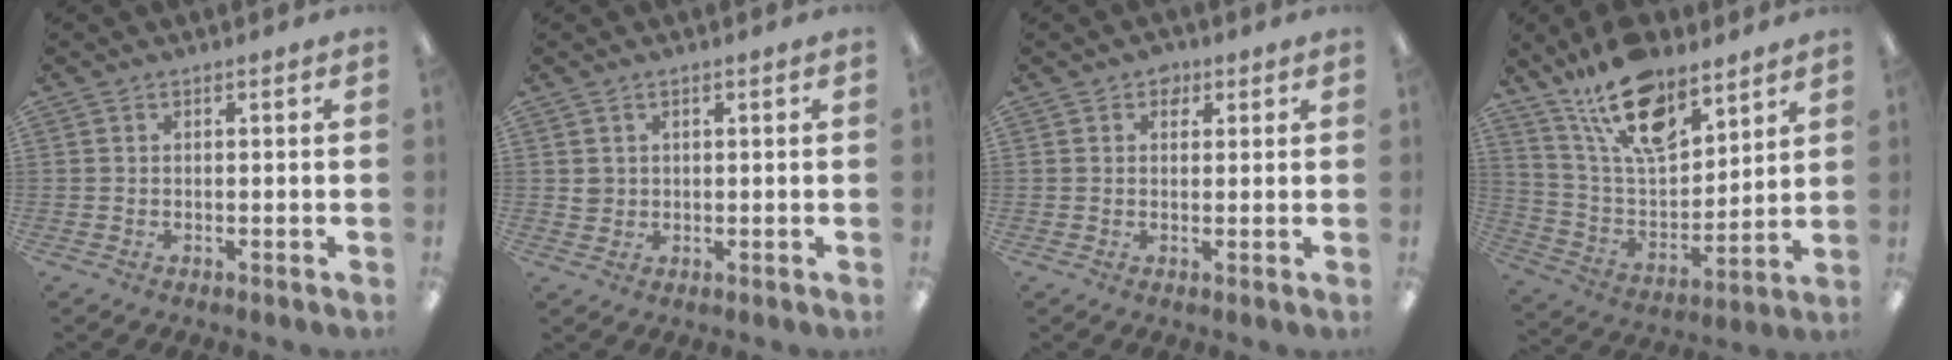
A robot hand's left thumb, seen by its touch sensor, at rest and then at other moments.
{"total": 2.0, "force": [0.7, 1.9, 0.5], "torque": [-0.012, 0.003, 0.012]}
{"total": 2.4, "force": [1.3, 1.8, 0.9], "torque": [-0.003, -0.001, 0.021]}
{"total": 18.0, "force": [12.6, 8.1, 10.0], "torque": [-0.181, -0.065, 0.224]}